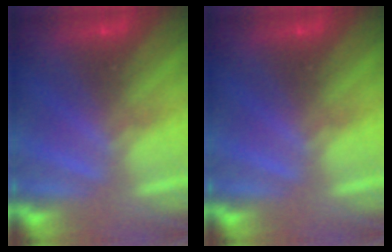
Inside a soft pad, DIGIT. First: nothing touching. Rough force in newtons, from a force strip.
{"total": 0.0}